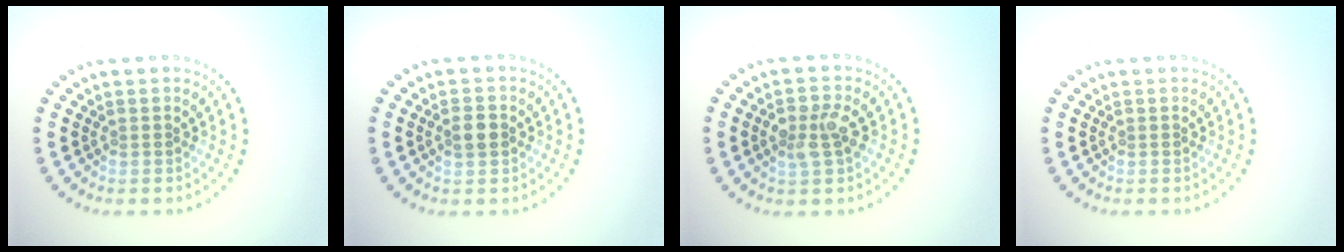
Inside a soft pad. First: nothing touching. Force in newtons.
{"total": 1.9, "press": 1.9, "slide": 0.1}
{"total": 2.6, "press": 2.6, "slide": 0.3}
{"total": 0.0}